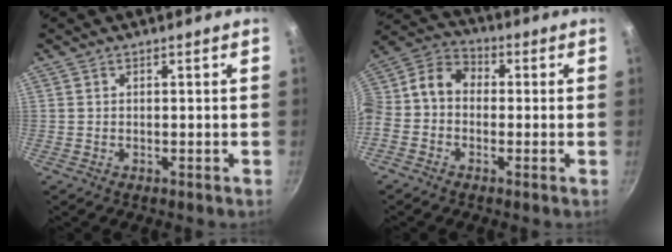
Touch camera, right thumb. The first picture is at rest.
{"total": 10.3, "force": [-1.3, 8.1, 6.2], "torque": [-0.117, 0.048, -0.050]}